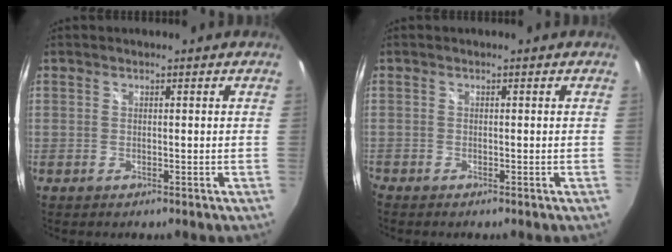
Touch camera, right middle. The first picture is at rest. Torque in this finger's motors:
{"motor_torque": [1.06, -1.08, 0.29, 0.21]}